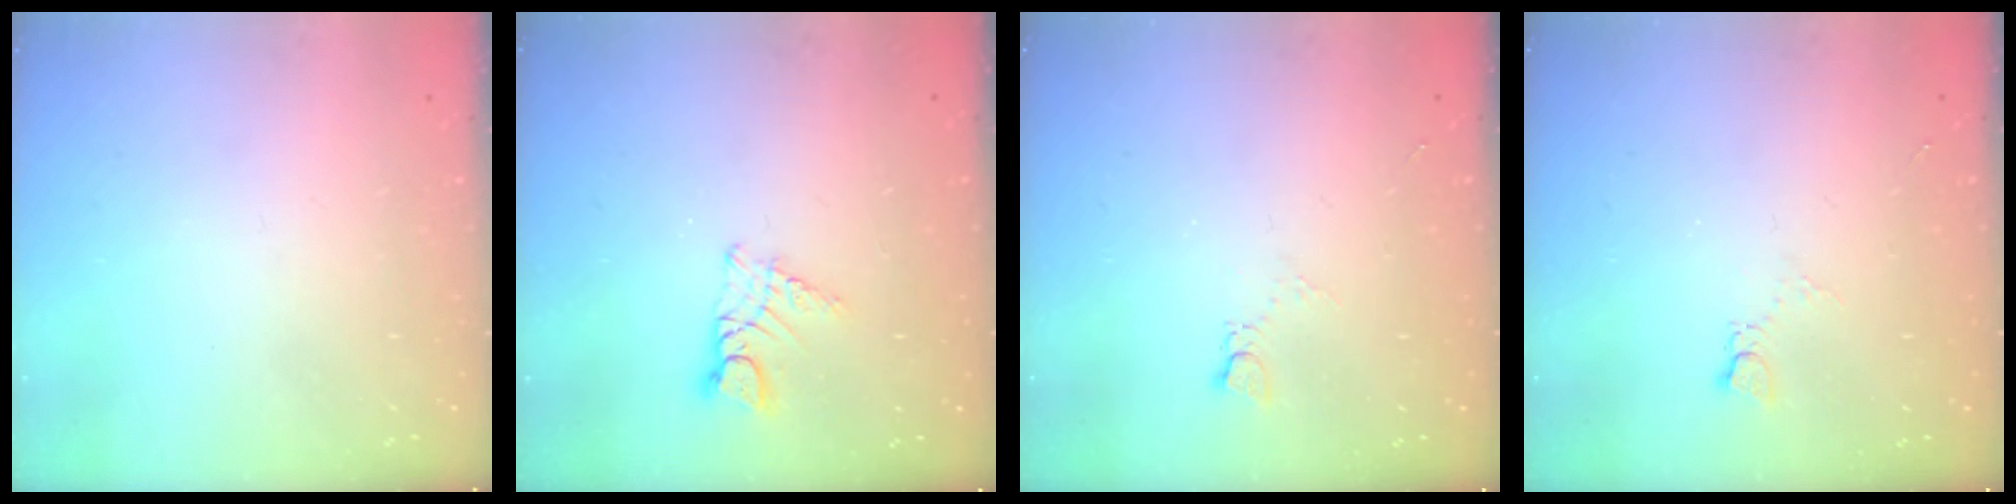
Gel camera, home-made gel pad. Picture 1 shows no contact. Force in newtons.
{"total": 4.9, "press": 4.8, "slide": 0.4}
{"total": 2.5, "press": 2.5, "slide": 0.4}
{"total": 2.5, "press": 2.5, "slide": 0.4}